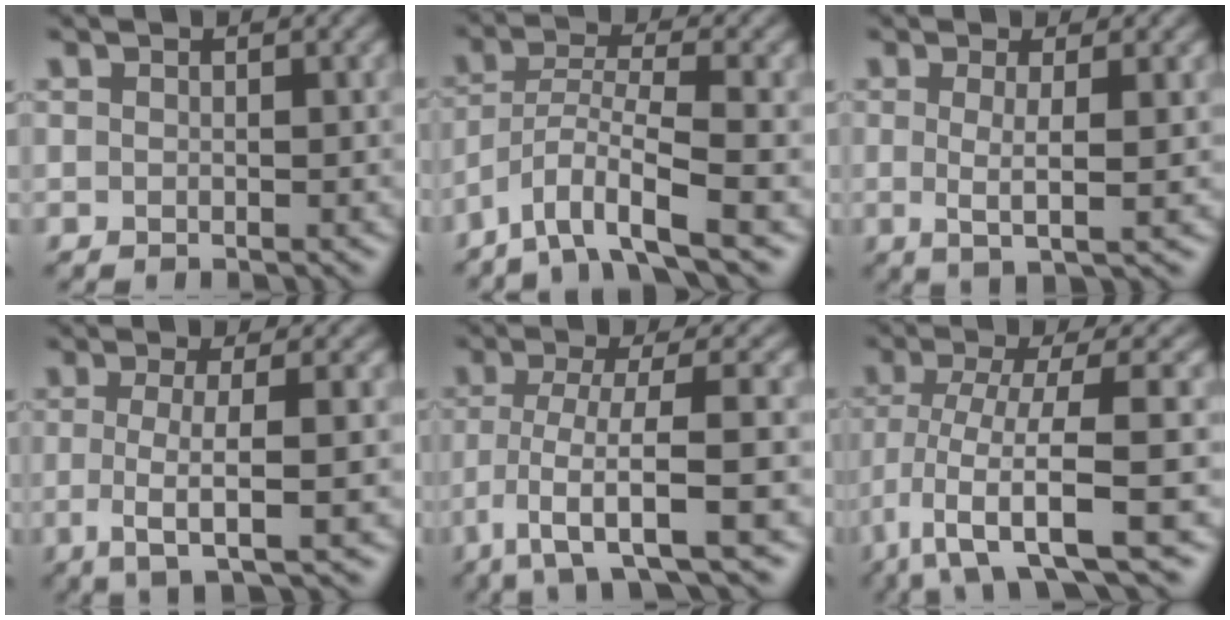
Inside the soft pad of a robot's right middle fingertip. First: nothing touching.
{"total": 5.9, "force": [-3.7, 1.1, 4.5], "torque": [-0.083, 0.004, -0.077]}
{"total": 3.0, "force": [0.1, 0.5, 2.9], "torque": [-0.056, -0.005, 0.001]}
{"total": 4.7, "force": [-0.6, 1.0, 4.5], "torque": [-0.077, -0.008, -0.014]}
{"total": 6.5, "force": [-2.7, 1.0, 5.8], "torque": [-0.097, 0.004, -0.051]}
{"total": 8.4, "force": [-4.1, 1.9, 7.1], "torque": [-0.115, 0.008, -0.078]}